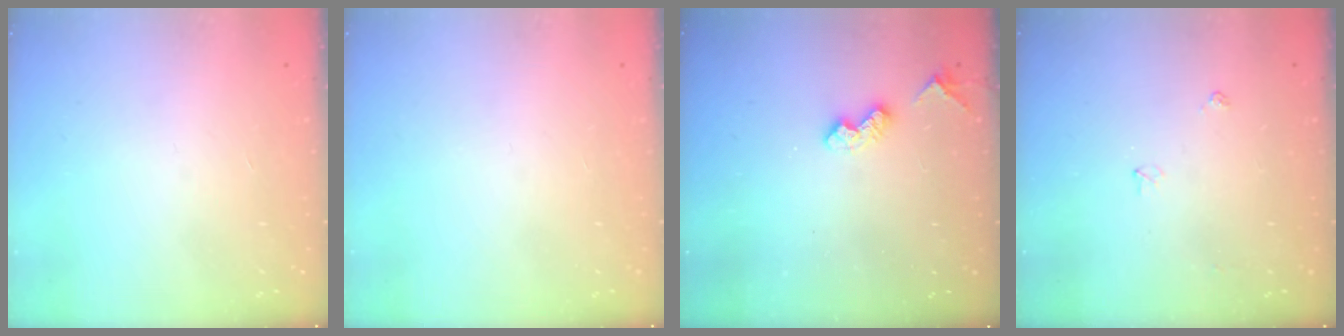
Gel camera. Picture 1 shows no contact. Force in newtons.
{"total": 0.0}
{"total": 5.2, "press": 5.2, "slide": 0.8}
{"total": 3.0, "press": 3.0, "slide": 0.5}